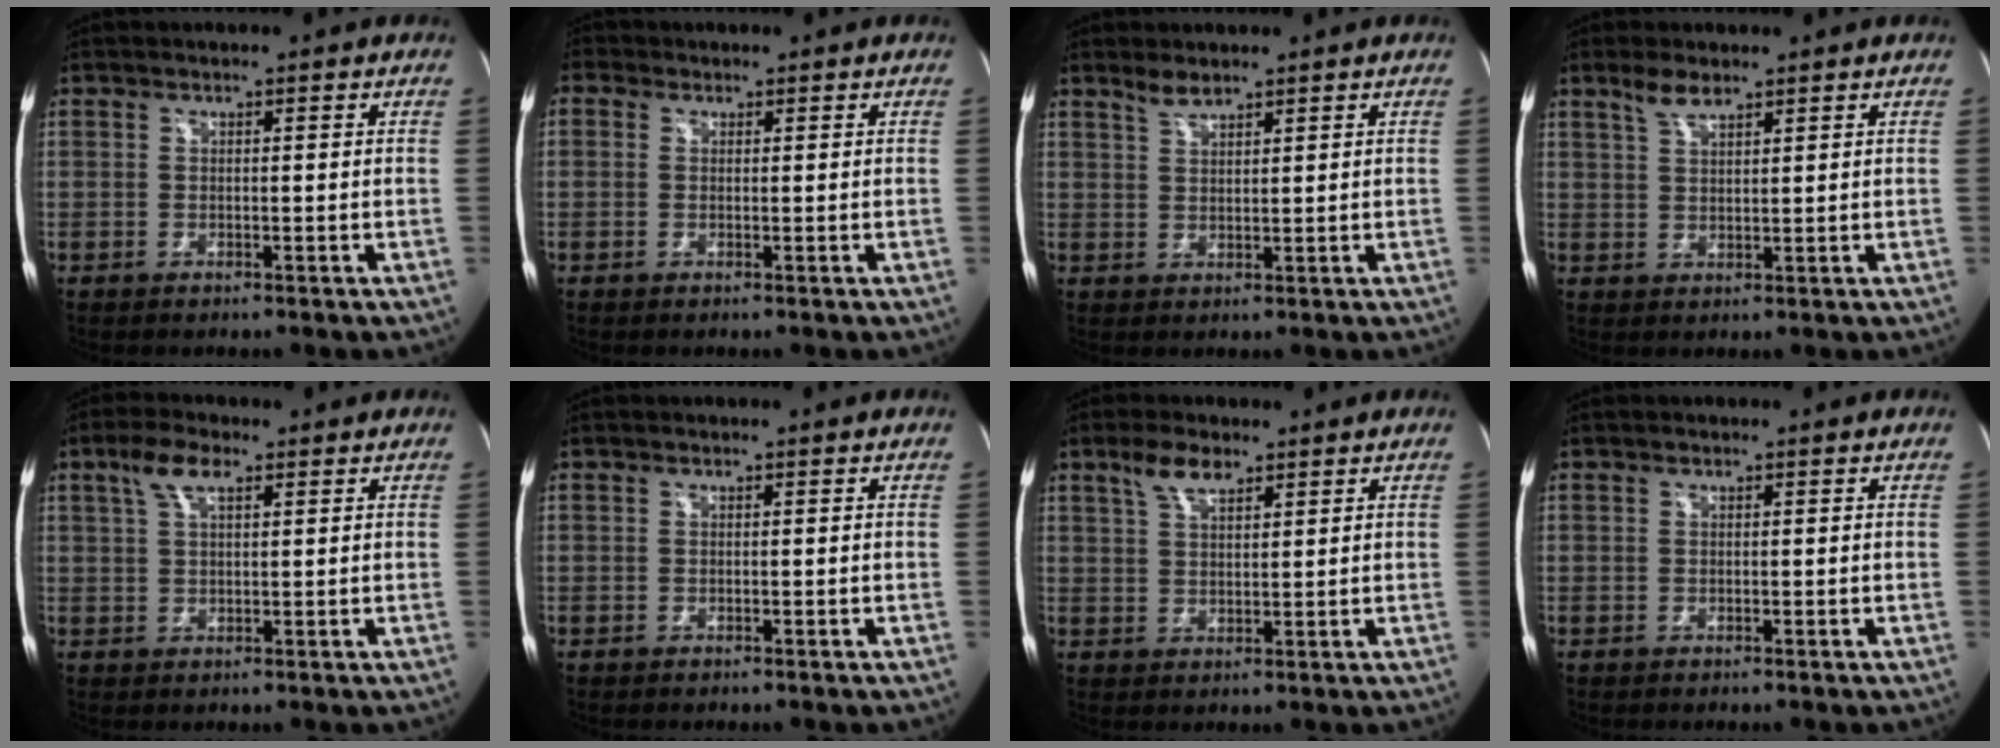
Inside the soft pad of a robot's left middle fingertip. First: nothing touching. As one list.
[{"total": 0.6, "force": [-0.3, -0.5, -0.2], "torque": [0.001, -0.001, -0.007]}, {"total": 2.4, "force": [2.1, 0.4, 1.0], "torque": [-0.021, 0.003, 0.044]}, {"total": 3.3, "force": [2.6, 0.9, 1.9], "torque": [-0.044, 0.004, 0.055]}, {"total": 4.8, "force": [2.6, 1.5, 3.7], "torque": [-0.082, 0.015, 0.054]}, {"total": 0.0}, {"total": 4.6, "force": [3.2, 1.6, 3.0], "torque": [-0.064, 0.010, 0.065]}, {"total": 0.0}]